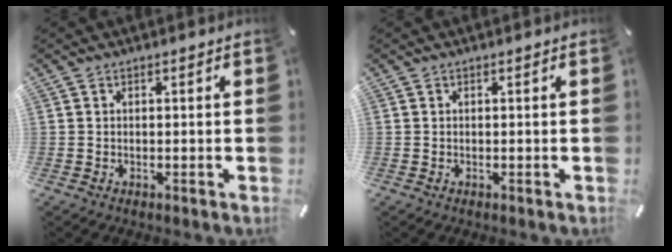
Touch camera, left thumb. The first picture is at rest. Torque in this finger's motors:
{"motor_torque": [-0.22, -0.17, 0.00, 0.11, -0.01]}